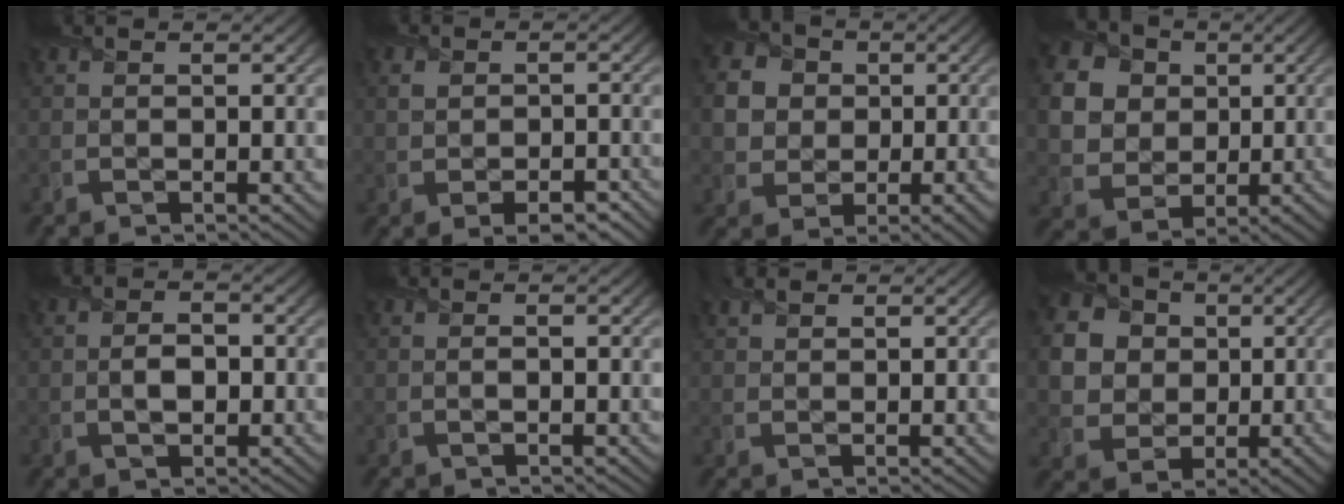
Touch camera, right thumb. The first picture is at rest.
{"total": 4.7, "force": [-1.3, 2.9, 3.4], "torque": [-0.049, -0.011, -0.013]}
{"total": 8.8, "force": [0.7, 7.7, 4.2], "torque": [-0.112, 0.007, 0.003]}
{"total": 13.4, "force": [3.1, 11.7, 5.6], "torque": [-0.207, 0.012, 0.069]}
{"total": 3.0, "force": [-0.4, 1.8, 2.4], "torque": [-0.037, 0.003, -0.011]}
{"total": 0.8, "force": [-0.1, 0.0, 0.8], "torque": [-0.016, 0.003, -0.001]}
{"total": 1.6, "force": [1.2, 0.9, 0.6], "torque": [-0.017, 0.007, 0.024]}
{"total": 11.4, "force": [2.3, 10.1, 4.9], "torque": [-0.177, 0.017, 0.042]}